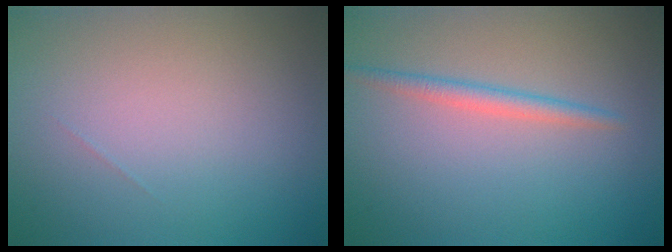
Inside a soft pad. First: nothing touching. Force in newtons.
{"total": 1.8, "press": 1.7, "slide": 0.1}